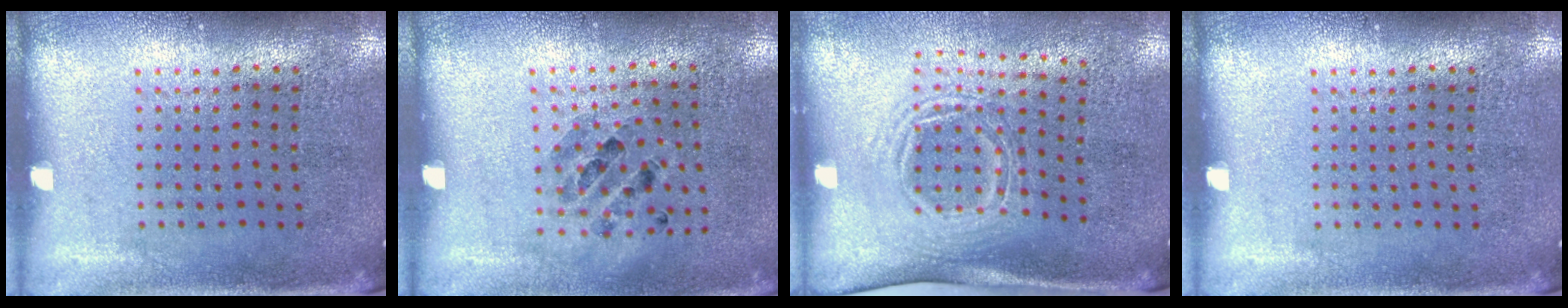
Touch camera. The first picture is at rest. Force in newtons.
{"total": 0.9, "press": 0.8, "slide": 0.2}
{"total": 1.7, "press": 1.2, "slide": 1.2}
{"total": 0.0}